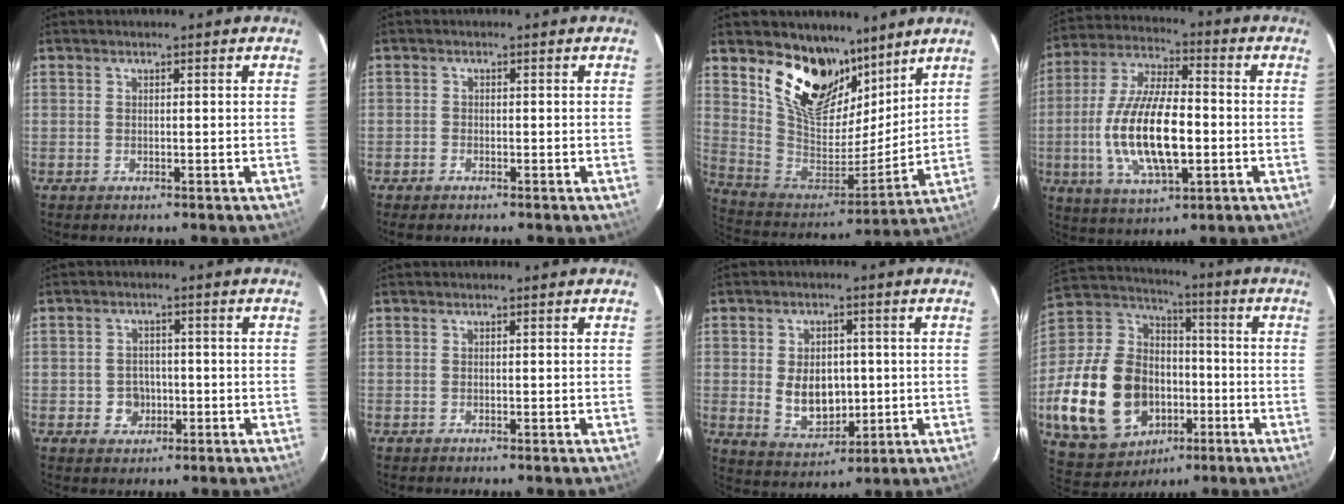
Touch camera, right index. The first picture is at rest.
{"total": 1.4, "force": [-1.2, 0.7, 0.3], "torque": [-0.014, 0.000, -0.025]}
{"total": 19.7, "force": [13.1, 10.3, 10.6], "torque": [-0.217, -0.013, 0.246]}
{"total": 17.4, "force": [-3.1, 6.5, 15.8], "torque": [-0.323, -0.006, -0.054]}
{"total": 4.1, "force": [-1.0, 3.8, 1.2], "torque": [-0.028, 0.011, -0.006]}
{"total": 0.0}
{"total": 8.9, "force": [-0.1, 6.1, 6.4], "torque": [-0.125, -0.003, 0.017]}
{"total": 25.6, "force": [-7.2, 18.3, 16.4], "torque": [-0.389, 0.016, -0.095]}